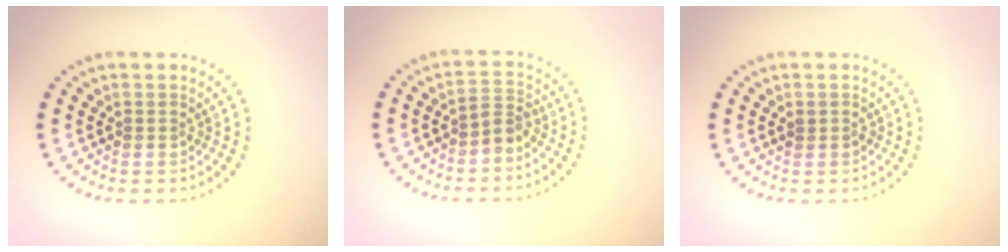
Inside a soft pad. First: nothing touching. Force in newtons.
{"total": 1.8, "press": 1.4, "slide": 1.0}
{"total": 0.7, "press": 0.7, "slide": 0.1}